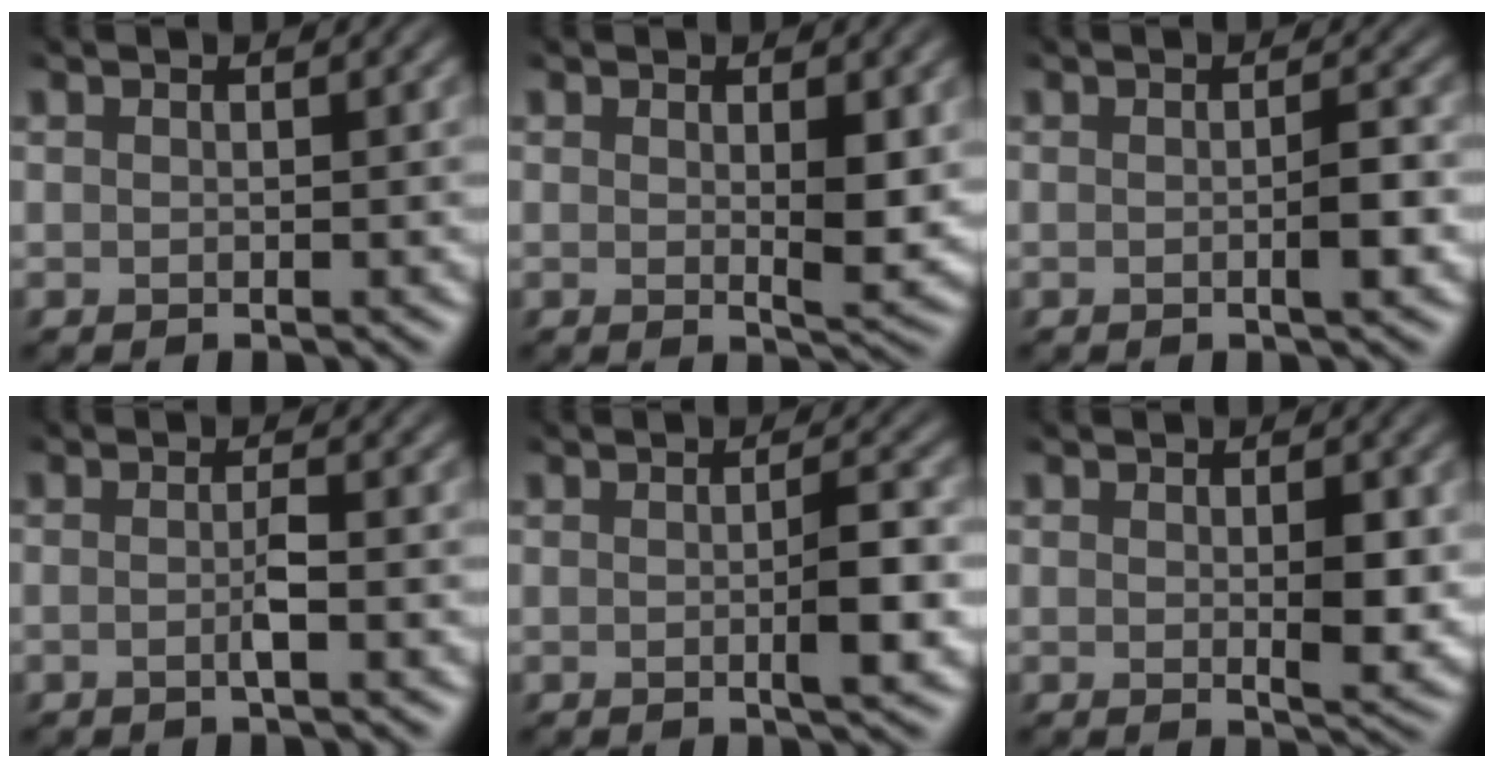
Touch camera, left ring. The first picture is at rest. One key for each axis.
{"total": 2.9, "fx": 0.5, "fy": 0.9, "fz": 2.7, "tx": -0.047, "ty": -0.010, "tz": 0.017}
{"total": 2.4, "fx": -0.8, "fy": 0.5, "fz": 2.2, "tx": -0.034, "ty": 0.000, "tz": -0.009}
{"total": 1.6, "fx": -1.1, "fy": 0.1, "fz": 1.1, "tx": -0.022, "ty": -0.004, "tz": -0.021}
{"total": 3.3, "fx": -0.8, "fy": 0.7, "fz": 3.2, "tx": -0.047, "ty": 0.001, "tz": -0.008}
{"total": 3.0, "fx": 0.0, "fy": 1.0, "fz": 2.8, "tx": -0.049, "ty": -0.008, "tz": 0.010}